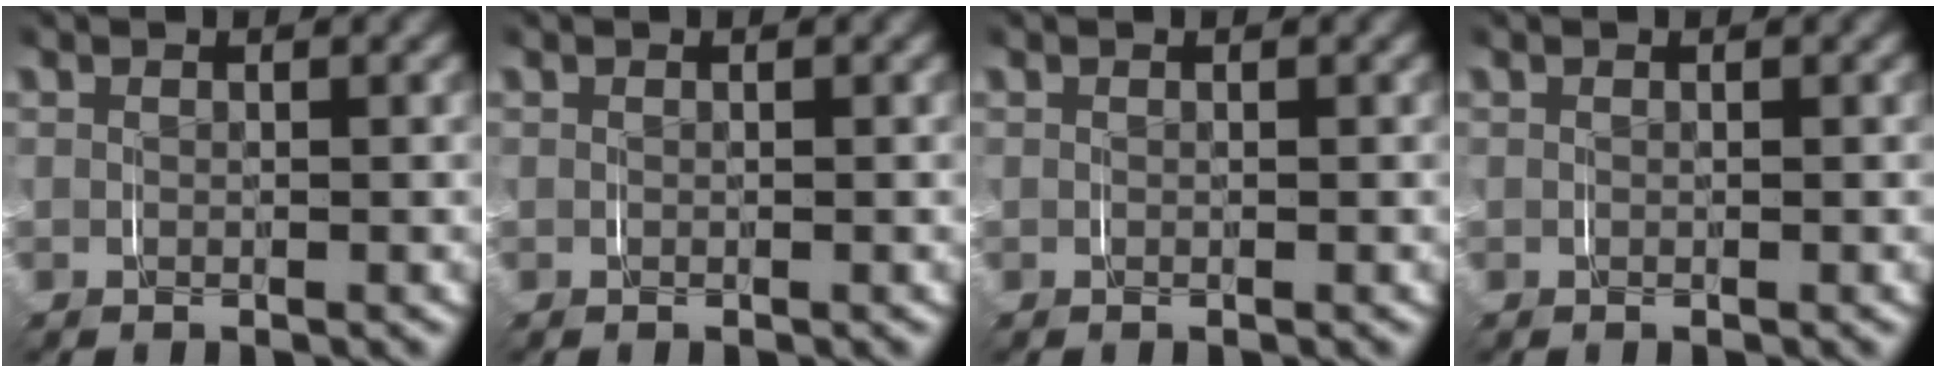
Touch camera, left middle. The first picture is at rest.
{"total": 0.0}
{"total": 0.0}
{"total": 0.0}